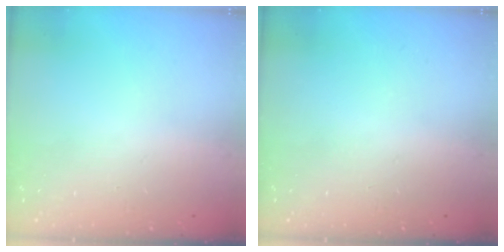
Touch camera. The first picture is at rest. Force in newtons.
{"total": 0.0}